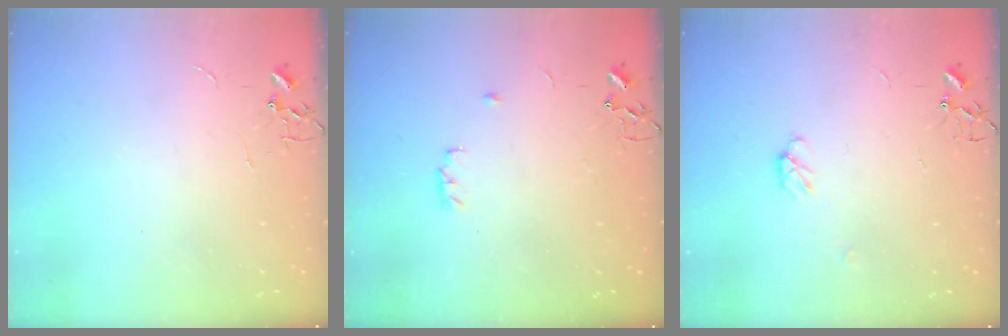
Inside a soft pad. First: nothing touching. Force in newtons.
{"total": 4.2, "press": 4.1, "slide": 0.9}
{"total": 4.3, "press": 4.3, "slide": 0.6}